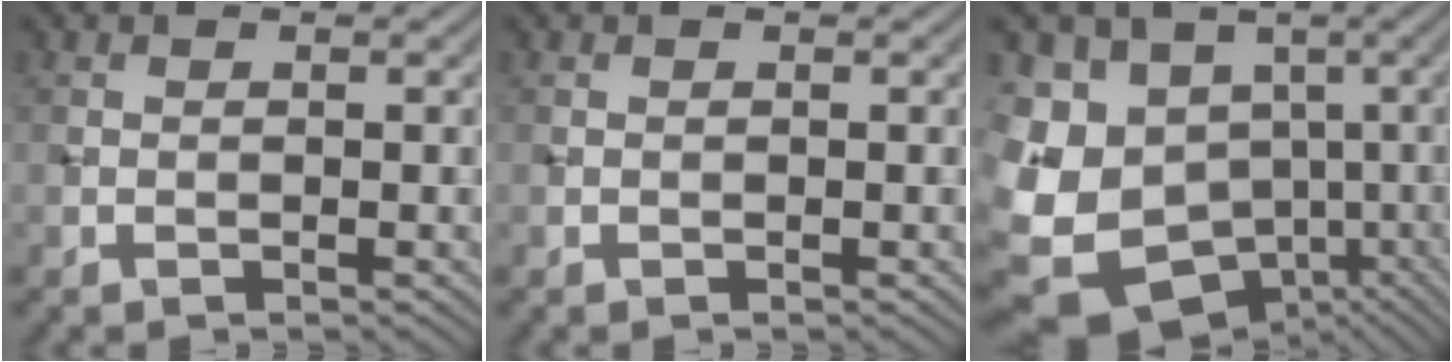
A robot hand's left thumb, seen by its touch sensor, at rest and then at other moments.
{"total": 0.0}
{"total": 17.8, "force": [-6.4, 14.4, 8.3], "torque": [-0.248, -0.039, -0.084]}